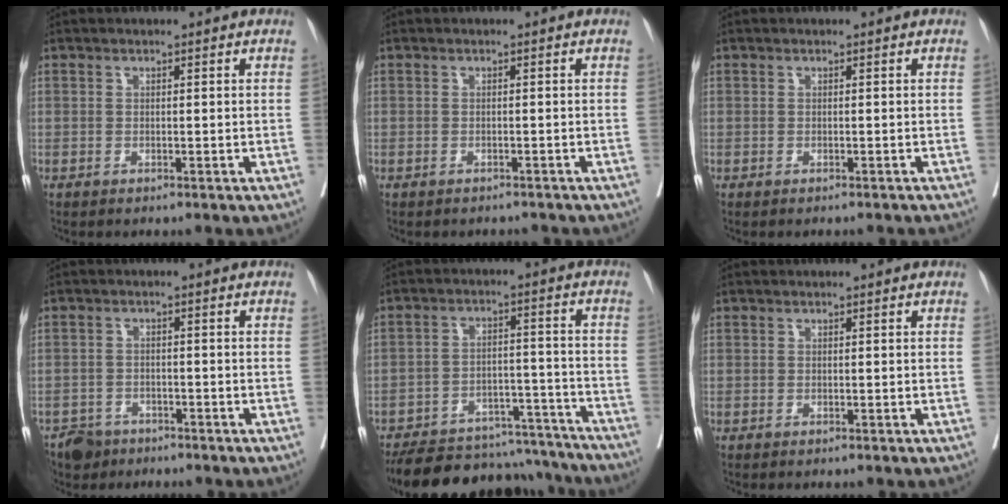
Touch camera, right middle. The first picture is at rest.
{"total": 1.6, "force": [-1.6, 0.3, 0.2], "torque": [-0.003, -0.003, -0.022]}
{"total": 2.4, "force": [-2.2, -0.4, 0.9], "torque": [-0.014, -0.007, -0.025]}
{"total": 3.9, "force": [-3.0, 2.5, 0.2], "torque": [-0.002, 0.004, -0.052]}
{"total": 20.3, "force": [-18.5, 5.8, 5.9], "torque": [-0.097, 0.013, -0.255]}
{"total": 0.0}